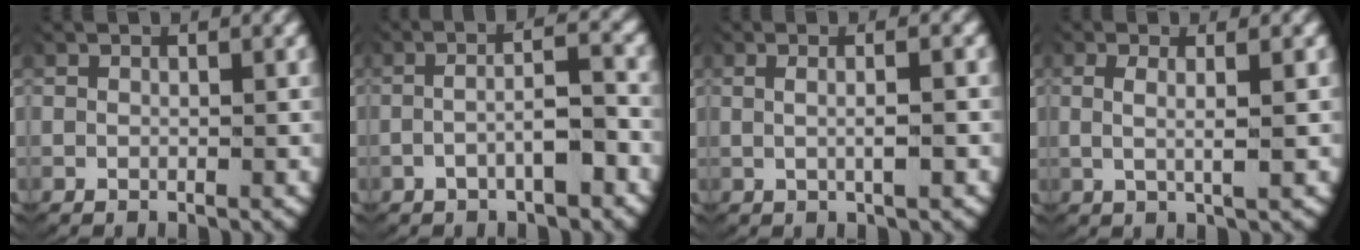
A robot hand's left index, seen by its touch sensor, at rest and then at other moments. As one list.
[{"total": 3.6, "force": [-1.2, 0.8, 3.3], "torque": [-0.055, 0.004, -0.021]}, {"total": 2.1, "force": [0.0, 0.3, 2.1], "torque": [-0.039, -0.002, 0.005]}, {"total": 2.4, "force": [0.5, 0.5, 2.3], "torque": [-0.051, -0.010, 0.016]}]